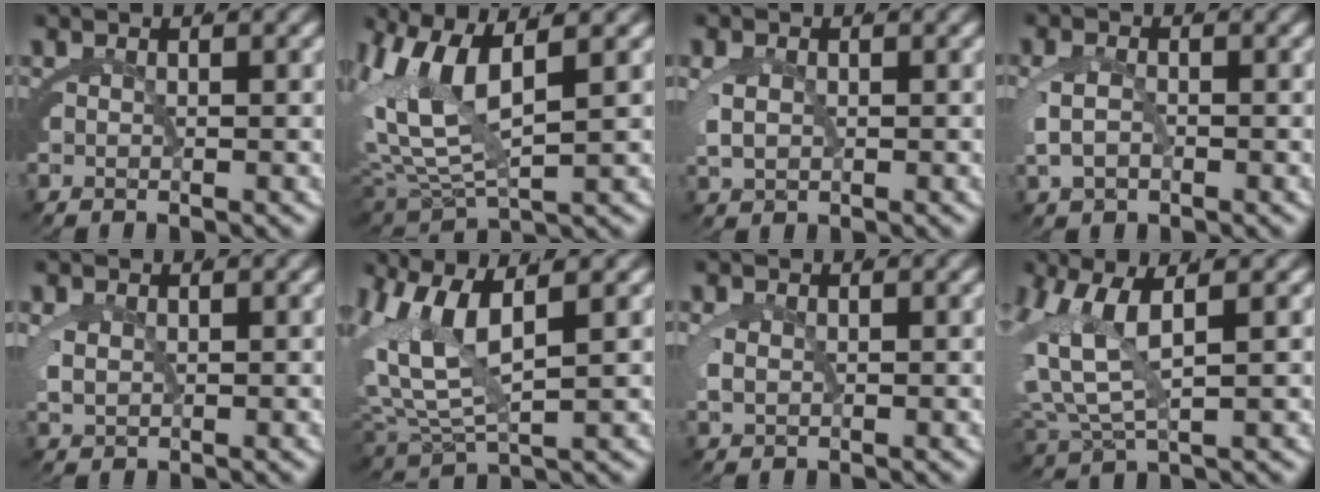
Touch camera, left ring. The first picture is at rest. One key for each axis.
{"total": 8.8, "fx": 2.0, "fy": 5.0, "fz": 6.9, "tx": -0.159, "ty": -0.003, "tz": 0.041}
{"total": 1.6, "fx": 0.5, "fy": 0.8, "fz": 1.3, "tx": -0.035, "ty": -0.005, "tz": 0.018}
{"total": 2.0, "fx": -0.2, "fy": 1.1, "fz": 1.6, "tx": -0.040, "ty": -0.007, "tz": 0.005}
{"total": 1.6, "fx": 0.8, "fy": 0.8, "fz": 1.0, "tx": -0.030, "ty": -0.005, "tz": 0.025}
{"total": 9.1, "fx": 2.3, "fy": 5.9, "fz": 6.5, "tx": -0.153, "ty": 0.000, "tz": 0.040}
{"total": 1.0, "fx": 0.4, "fy": 0.3, "fz": 0.8, "tx": -0.023, "ty": -0.004, "tz": 0.014}
{"total": 6.9, "fx": 2.0, "fy": 3.8, "fz": 5.3, "tx": -0.126, "ty": -0.001, "tz": 0.038}